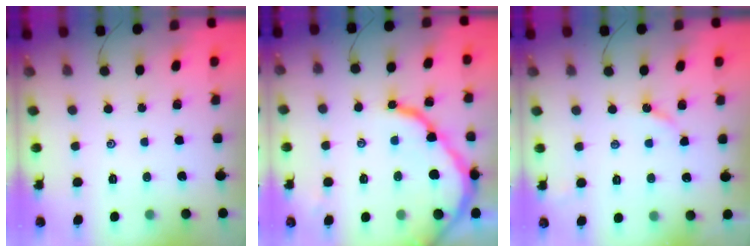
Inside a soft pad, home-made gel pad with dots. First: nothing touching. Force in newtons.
{"total": 12.5, "press": 12.5, "slide": 1.4}
{"total": 2.9, "press": 2.8, "slide": 0.5}